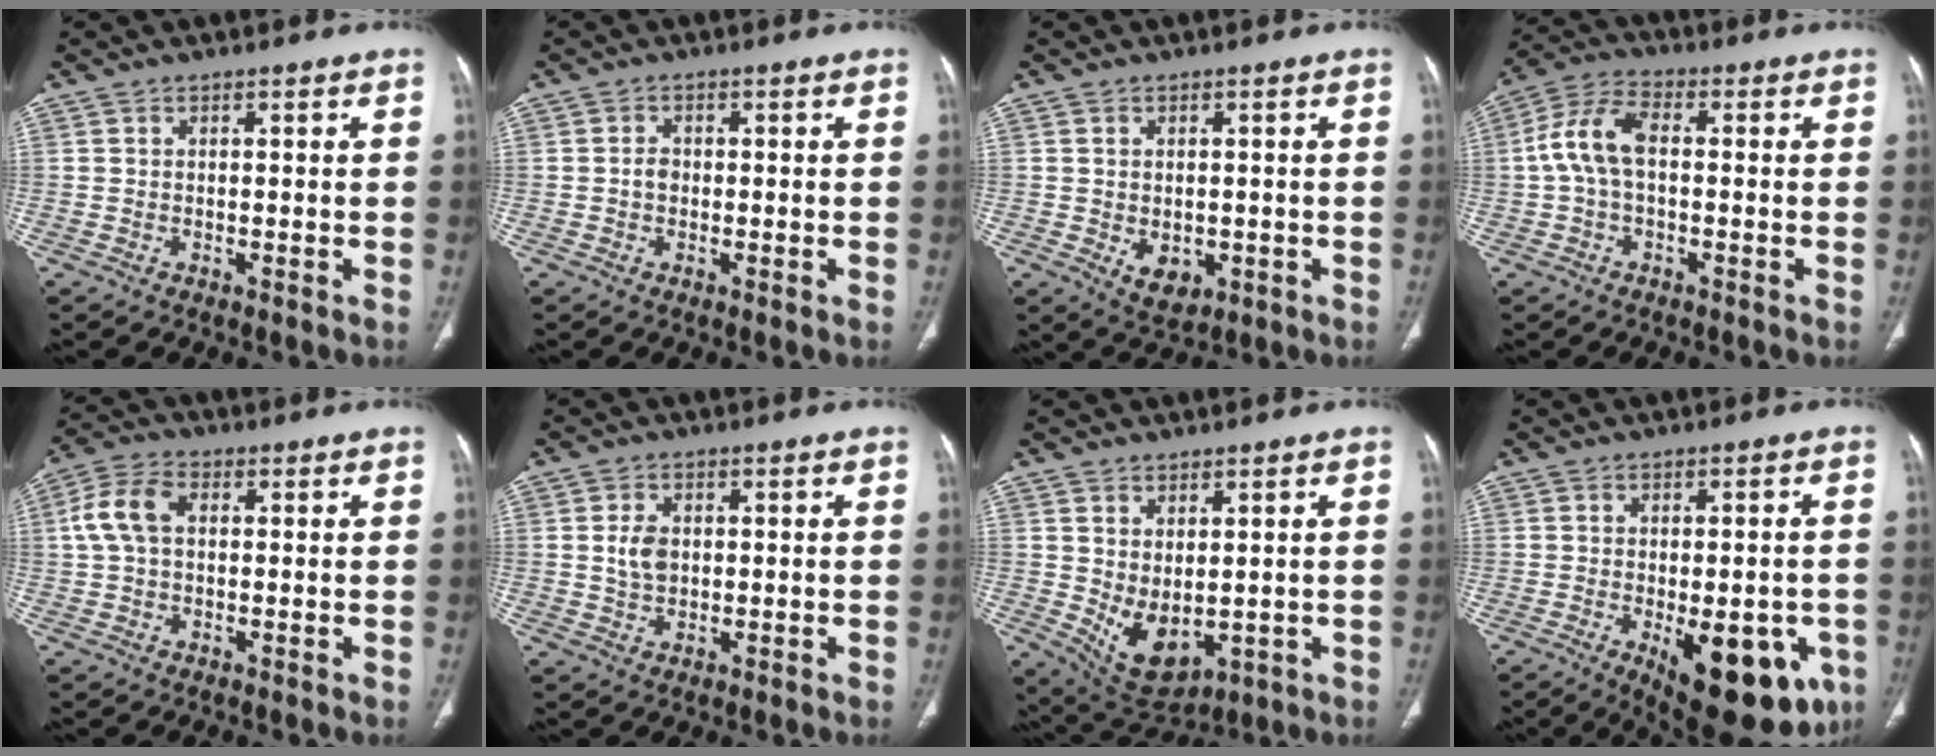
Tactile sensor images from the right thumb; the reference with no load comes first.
{"total": 1.7, "force": [-0.2, 1.4, 1.1], "torque": [-0.012, 0.006, -0.006]}
{"total": 4.8, "force": [-1.0, 3.3, 3.4], "torque": [-0.041, -0.004, 0.000]}
{"total": 8.4, "force": [0.0, 4.7, 7.0], "torque": [-0.148, 0.027, -0.006]}
{"total": 7.4, "force": [1.2, 4.8, 5.5], "torque": [-0.119, 0.024, 0.020]}
{"total": 4.2, "force": [0.5, 2.9, 2.9], "torque": [-0.048, -0.001, 0.011]}
{"total": 8.7, "force": [-0.3, 5.1, 7.0], "torque": [-0.106, -0.012, 0.025]}
{"total": 18.1, "force": [-6.7, 8.1, 14.7], "torque": [-0.136, -0.001, -0.069]}